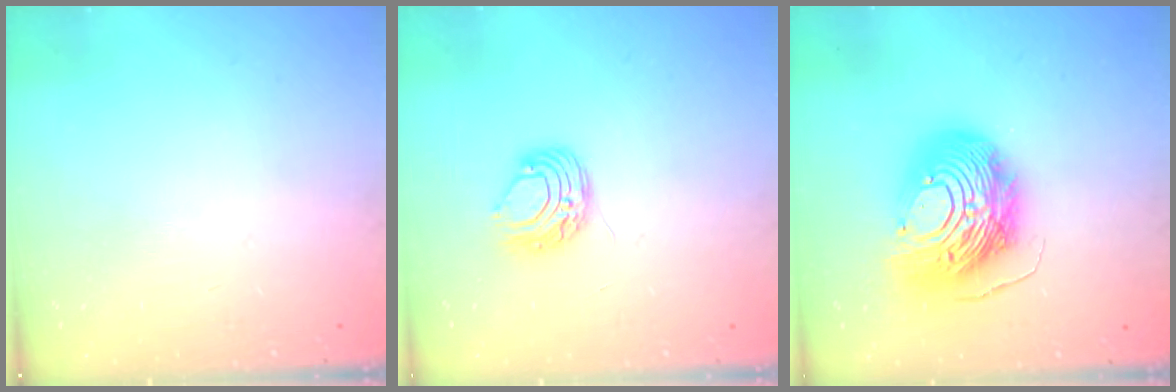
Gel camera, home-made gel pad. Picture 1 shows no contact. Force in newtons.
{"total": 7.5, "press": 7.4, "slide": 0.7}
{"total": 18.2, "press": 18.1, "slide": 1.7}